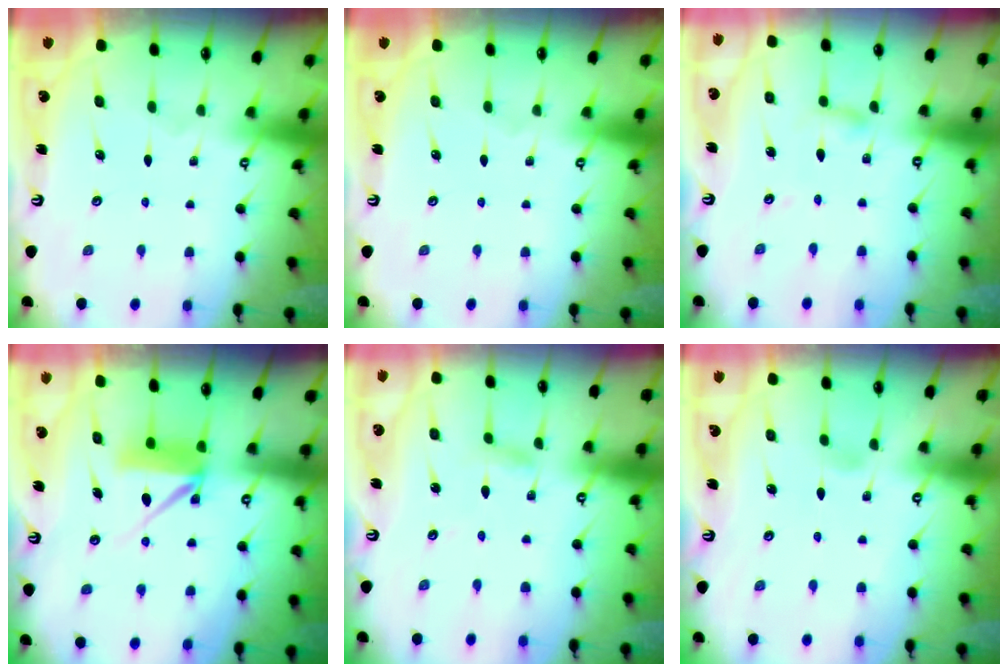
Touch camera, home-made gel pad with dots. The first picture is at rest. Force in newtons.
{"total": 0.0}
{"total": 2.6, "press": 2.6, "slide": 0.1}
{"total": 8.5, "press": 8.5, "slide": 0.8}
{"total": 1.6, "press": 1.5, "slide": 0.1}
{"total": 2.9, "press": 2.8, "slide": 0.3}